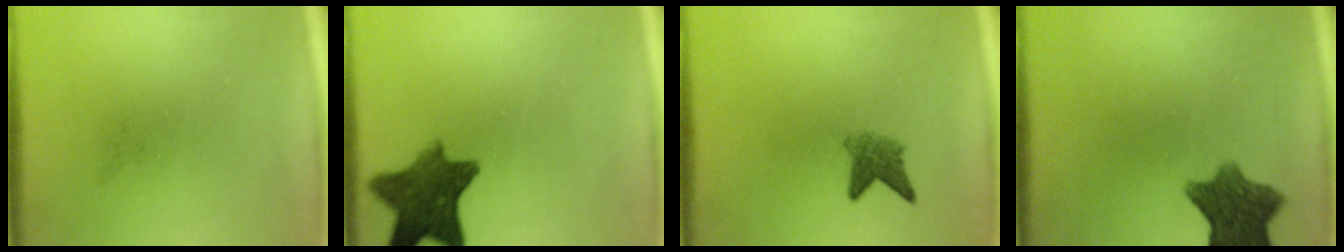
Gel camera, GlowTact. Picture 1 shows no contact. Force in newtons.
{"total": 9.9}
{"total": 3.1}
{"total": 9.0}